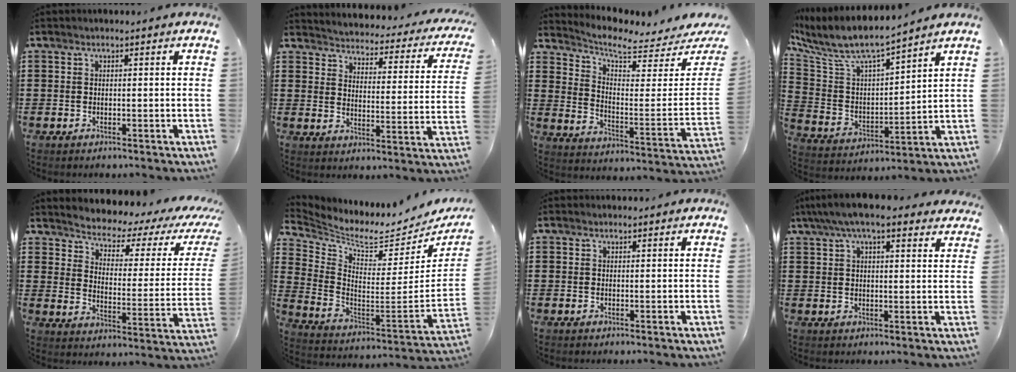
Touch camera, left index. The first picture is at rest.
{"total": 2.6, "force": [2.6, -0.2, 0.1], "torque": [-0.023, -0.032, 0.034]}
{"total": 5.8, "force": [5.3, 0.6, 2.5], "torque": [-0.071, -0.051, 0.085]}
{"total": 8.0, "force": [6.8, 1.8, 4.0], "torque": [-0.109, -0.043, 0.112]}
{"total": 2.8, "force": [2.5, 1.2, 0.6], "torque": [-0.035, -0.028, 0.033]}
{"total": 5.0, "force": [3.9, 1.7, 2.6], "torque": [-0.070, -0.054, 0.056]}
{"total": 0.7, "force": [0.7, 0.2, 0.1], "torque": [-0.004, 0.001, 0.014]}
{"total": 7.2, "force": [5.7, 1.5, 4.0], "torque": [-0.092, -0.006, 0.104]}